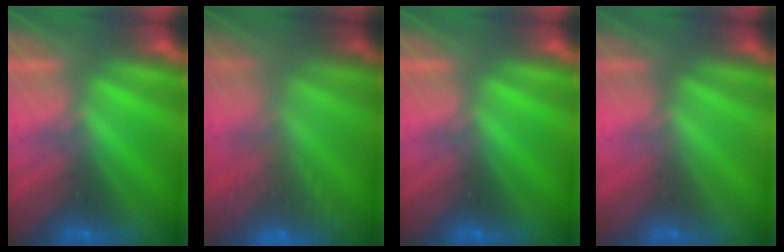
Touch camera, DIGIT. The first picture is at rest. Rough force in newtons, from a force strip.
{"total": 5.8}
{"total": 0.0}
{"total": 2.9}